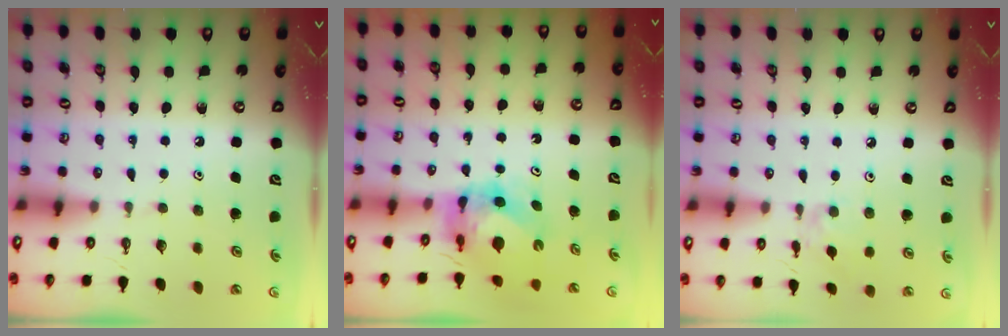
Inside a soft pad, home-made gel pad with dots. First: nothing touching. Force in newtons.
{"total": 6.7, "press": 6.7, "slide": 0.7}
{"total": 2.4, "press": 2.3, "slide": 0.5}